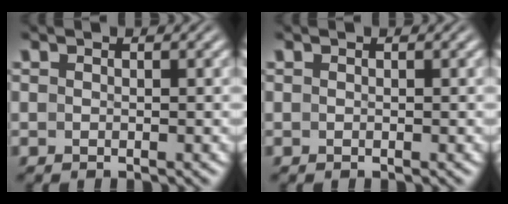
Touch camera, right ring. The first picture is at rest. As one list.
[{"total": 0.0}]